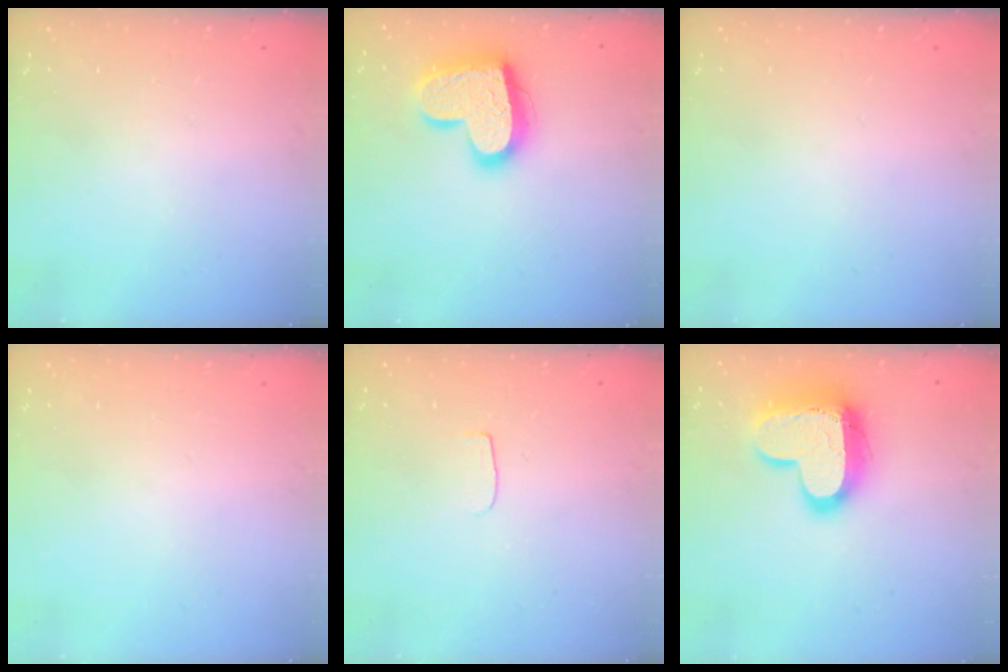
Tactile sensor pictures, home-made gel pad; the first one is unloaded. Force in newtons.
{"total": 18.2, "press": 18.2, "slide": 1.6}
{"total": 0.0}
{"total": 0.0}
{"total": 3.3, "press": 3.3, "slide": 0.3}
{"total": 16.9, "press": 16.8, "slide": 1.3}